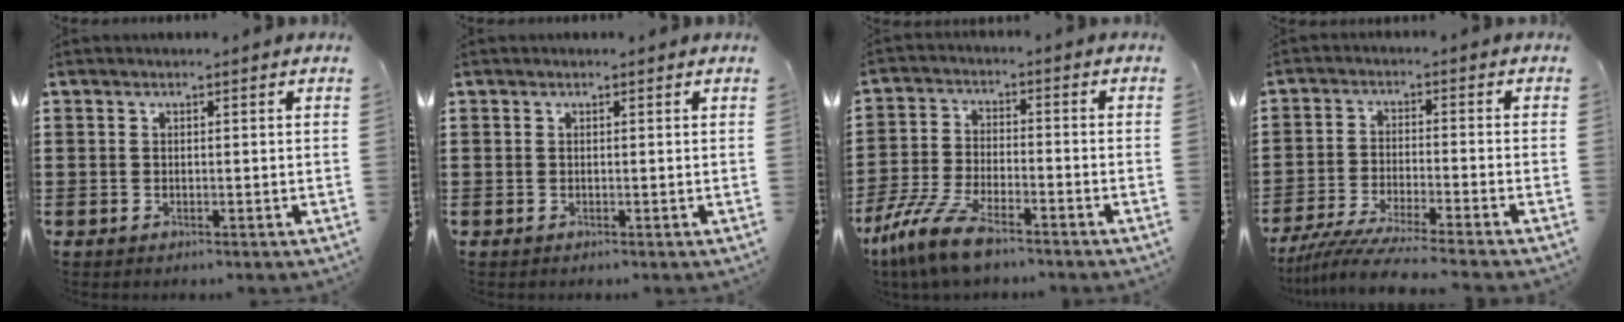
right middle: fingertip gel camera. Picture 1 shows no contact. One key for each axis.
{"total": 0.0}
{"total": 8.6, "fx": -6.6, "fy": 1.8, "fz": 5.1, "tx": -0.123, "ty": -0.003, "tz": -0.131}
{"total": 5.8, "fx": -5.3, "fy": -0.4, "fz": 2.4, "tx": -0.058, "ty": -0.023, "tz": -0.103}